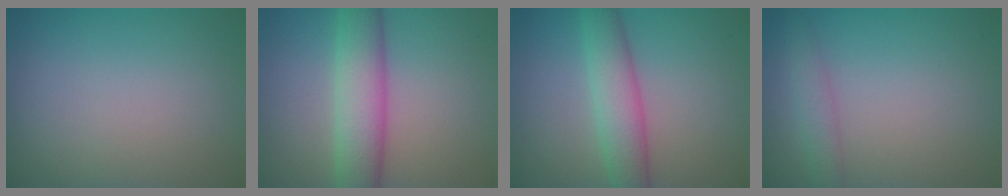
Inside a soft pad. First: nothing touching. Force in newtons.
{"total": 5.8, "press": 5.8, "slide": 0.4}
{"total": 4.7, "press": 4.7, "slide": 0.2}
{"total": 1.7, "press": 1.7, "slide": 0.1}